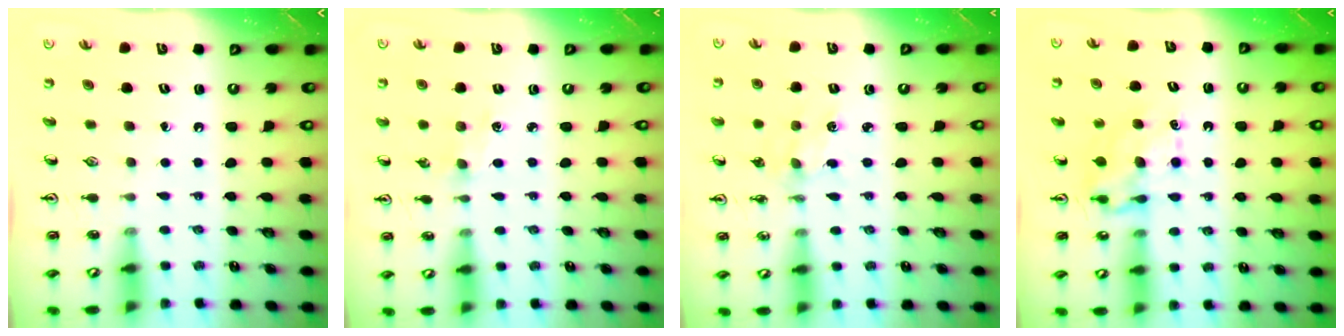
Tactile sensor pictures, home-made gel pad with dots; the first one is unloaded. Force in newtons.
{"total": 2.4, "press": 2.4, "slide": 0.4}
{"total": 2.8, "press": 2.8, "slide": 0.4}
{"total": 7.7, "press": 7.6, "slide": 0.8}